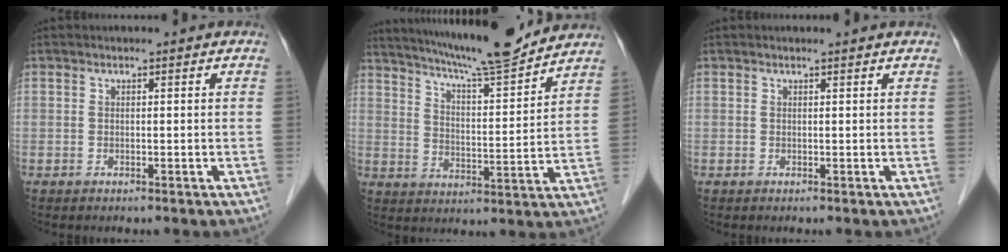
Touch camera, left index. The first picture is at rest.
{"total": 15.5, "force": [14.1, 0.1, 6.5], "torque": [-0.110, -0.003, 0.212]}
{"total": 0.9, "force": [0.9, 0.0, 0.2], "torque": [-0.011, 0.003, 0.011]}